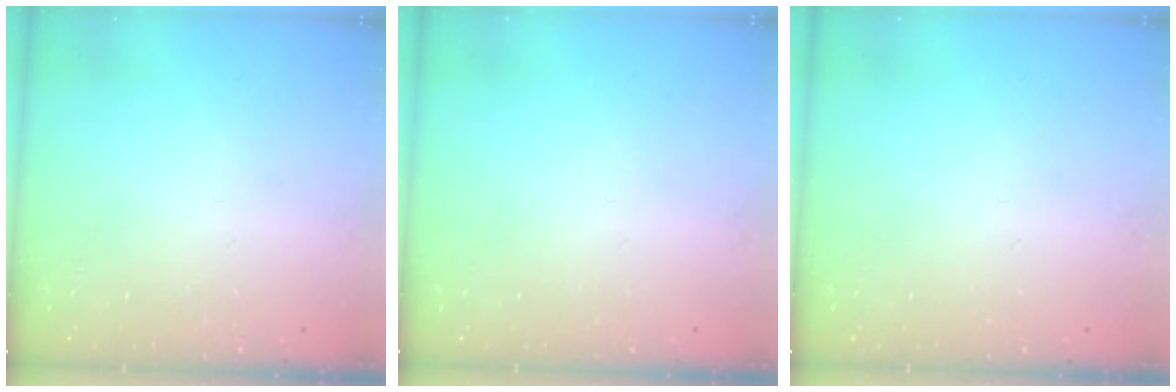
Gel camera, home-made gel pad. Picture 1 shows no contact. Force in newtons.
{"total": 0.0}
{"total": 0.0}